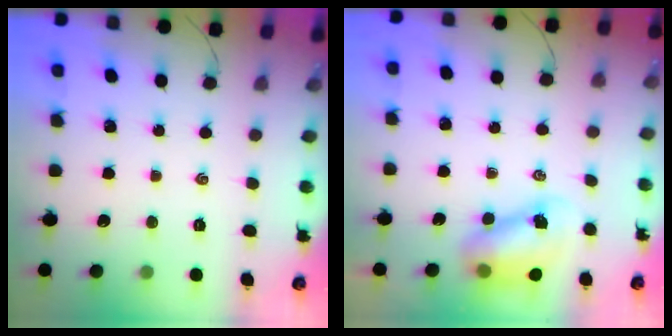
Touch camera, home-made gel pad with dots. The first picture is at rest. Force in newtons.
{"total": 8.2, "press": 8.0, "slide": 1.8}